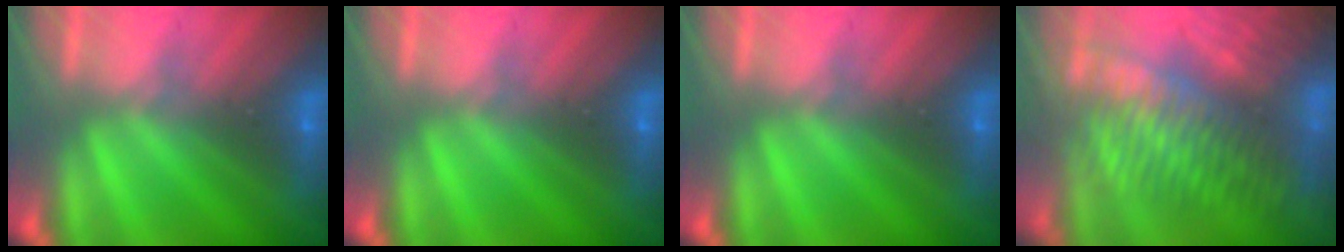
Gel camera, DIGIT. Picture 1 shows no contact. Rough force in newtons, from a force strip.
{"total": 0.0}
{"total": 0.0}
{"total": 7.4}